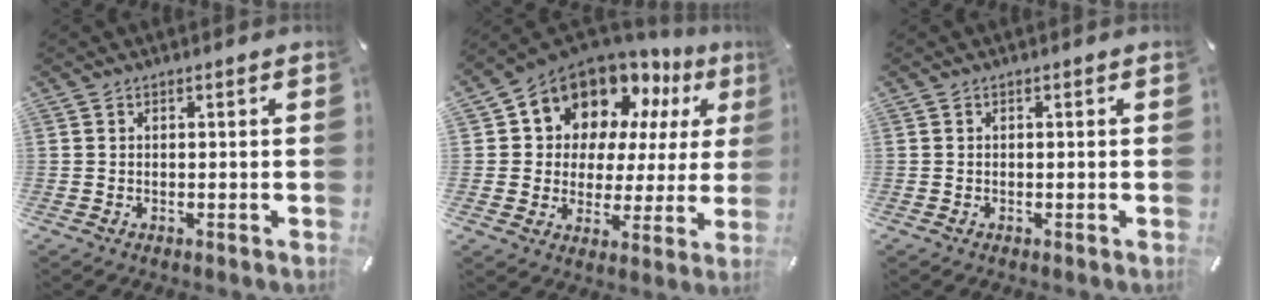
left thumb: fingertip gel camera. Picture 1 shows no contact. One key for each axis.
{"total": 13.4, "fx": 10.0, "fy": 8.3, "fz": 3.3, "tx": -0.077, "ty": -0.082, "tz": 0.187}
{"total": 0.0}